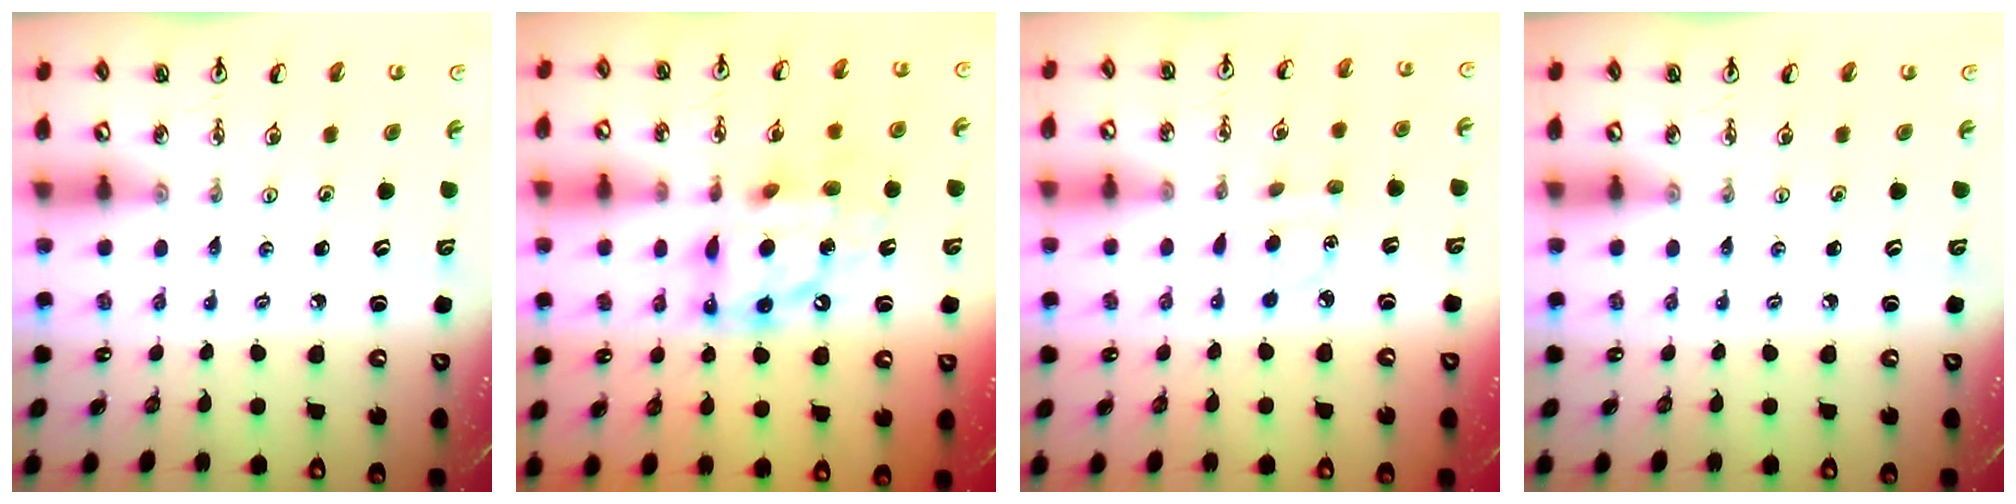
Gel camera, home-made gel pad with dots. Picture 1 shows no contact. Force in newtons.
{"total": 13.3, "press": 13.3, "slide": 1.1}
{"total": 4.5, "press": 4.4, "slide": 0.6}
{"total": 0.0}